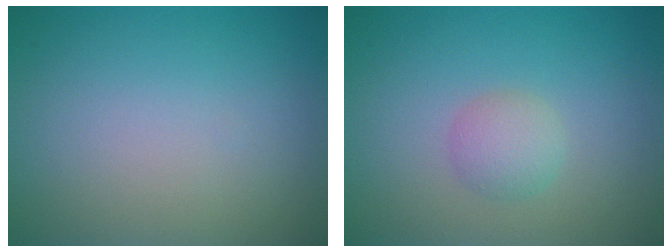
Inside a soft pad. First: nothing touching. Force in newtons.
{"total": 1.9, "press": 1.9, "slide": 0.0}